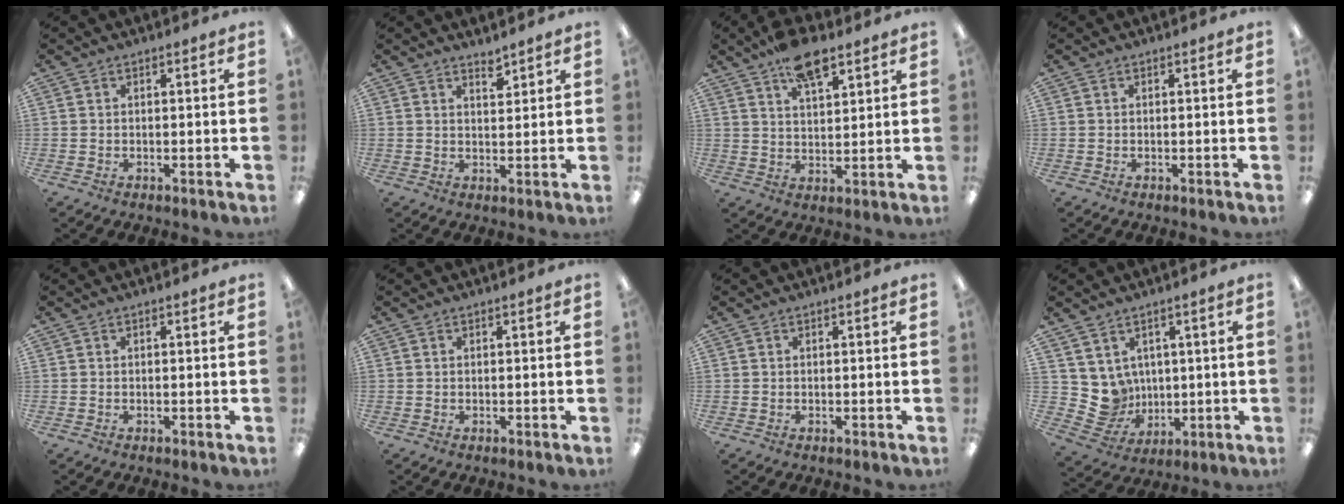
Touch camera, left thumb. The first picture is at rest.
{"total": 2.9, "force": [2.7, 0.7, 0.8], "torque": [-0.004, -0.020, 0.047]}
{"total": 9.7, "force": [6.8, 4.0, 5.6], "torque": [-0.094, -0.028, 0.120]}
{"total": 0.0}
{"total": 0.0}
{"total": 0.0}
{"total": 0.0}
{"total": 7.3, "force": [2.8, 6.7, 0.7], "torque": [-0.043, -0.025, 0.063]}